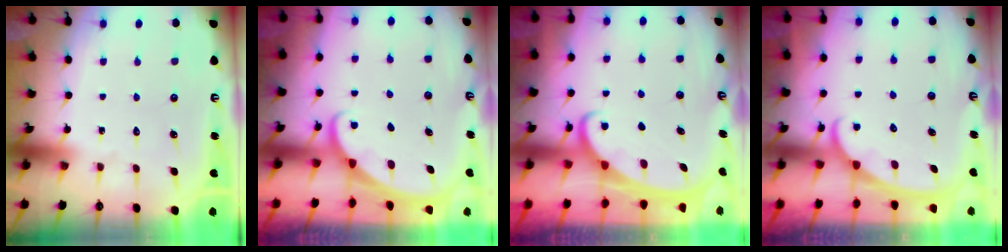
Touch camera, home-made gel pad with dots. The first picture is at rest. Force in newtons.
{"total": 1.3, "press": 1.3, "slide": 0.0}
{"total": 2.1, "press": 2.1, "slide": 0.3}
{"total": 2.9, "press": 2.9, "slide": 0.2}